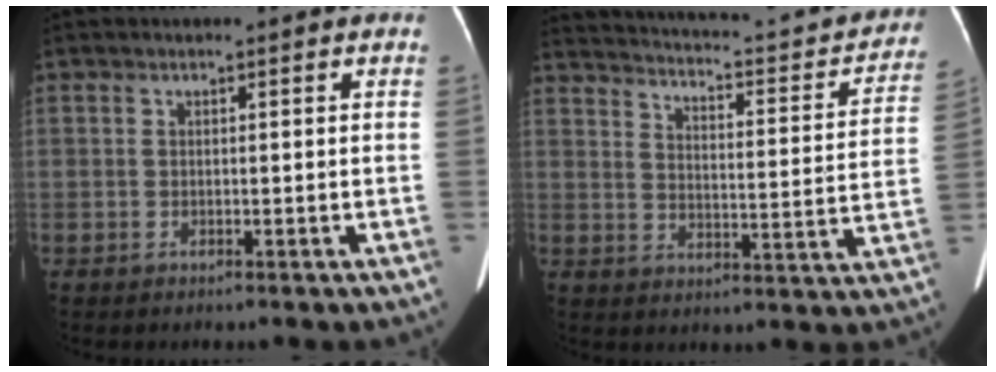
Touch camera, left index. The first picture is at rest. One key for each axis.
{"total": 20.9, "fx": 17.6, "fy": 4.2, "fz": 10.4, "tx": -0.143, "ty": -0.017, "tz": 0.217}